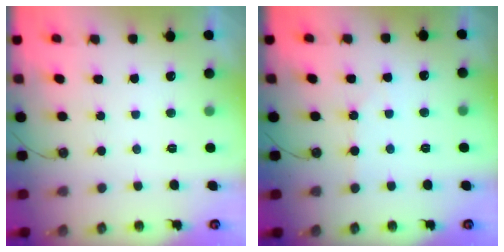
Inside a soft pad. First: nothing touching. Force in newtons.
{"total": 2.8, "press": 2.7, "slide": 0.5}